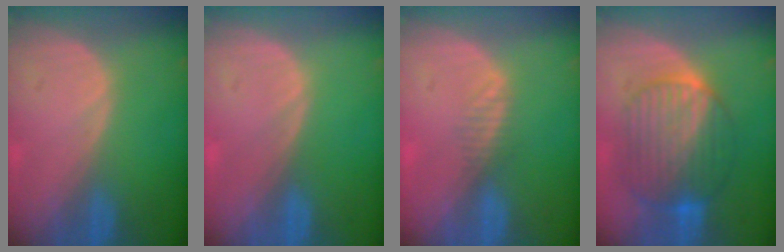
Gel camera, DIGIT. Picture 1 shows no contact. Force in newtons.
{"total": 0.0}
{"total": 1.7, "press": 1.4, "slide": 1.0}
{"total": 10.3, "press": 10.2, "slide": 0.8}